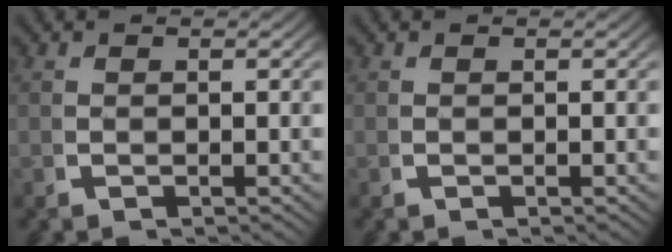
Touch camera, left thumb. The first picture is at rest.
{"total": 0.0}